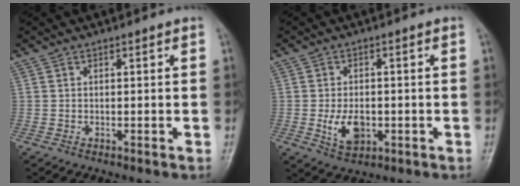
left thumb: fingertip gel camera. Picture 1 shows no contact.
{"total": 6.0, "force": [-1.2, 3.8, 4.4], "torque": [-0.071, -0.004, -0.015]}